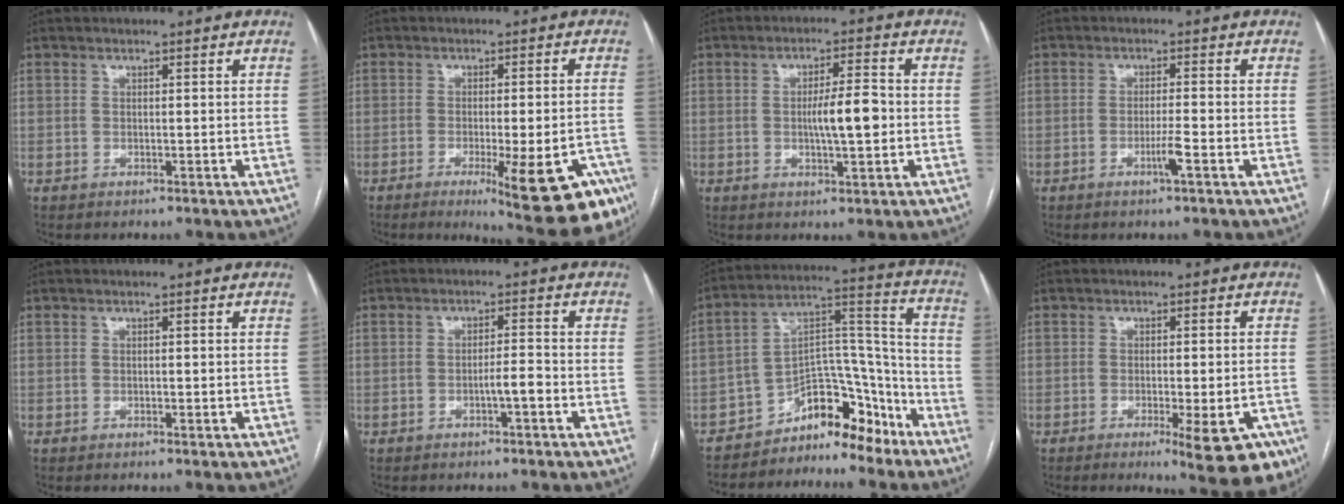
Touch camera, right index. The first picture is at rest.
{"total": 16.1, "force": [-8.9, 3.0, 13.1], "torque": [-0.085, -0.004, -0.113]}
{"total": 6.1, "force": [-0.5, 0.9, 6.0], "torque": [-0.102, 0.002, -0.008]}
{"total": 2.9, "force": [-1.4, -0.5, 2.6], "torque": [-0.050, -0.005, -0.025]}
{"total": 0.0}
{"total": 2.6, "force": [-1.2, 0.1, 2.3], "torque": [-0.035, 0.001, -0.021]}
{"total": 10.5, "force": [-8.4, 4.7, 4.4], "torque": [-0.059, 0.068, -0.135]}
{"total": 9.5, "force": [-5.0, 2.1, 7.8], "torque": [-0.080, -0.010, -0.060]}